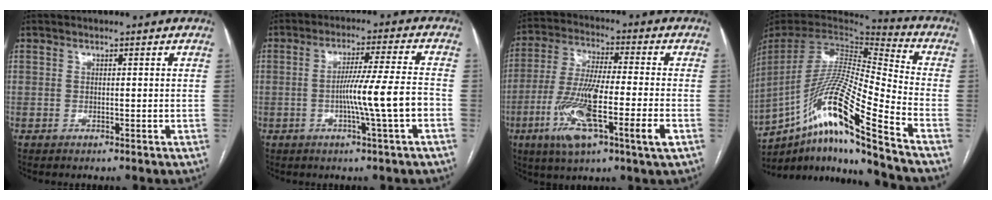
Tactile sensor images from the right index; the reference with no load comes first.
{"total": 8.8, "force": [-2.3, -1.2, 8.4], "torque": [-0.141, 0.001, -0.038]}
{"total": 15.8, "force": [-5.4, 1.3, 14.8], "torque": [-0.290, -0.019, -0.097]}
{"total": 21.2, "force": [-14.4, -1.3, 15.5], "torque": [-0.311, -0.015, -0.271]}